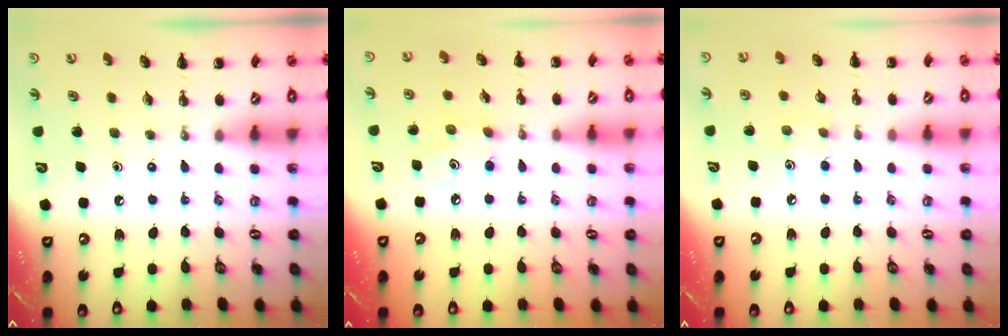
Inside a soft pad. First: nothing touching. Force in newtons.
{"total": 5.4, "press": 5.3, "slide": 1.1}
{"total": 3.7, "press": 3.6, "slide": 0.9}